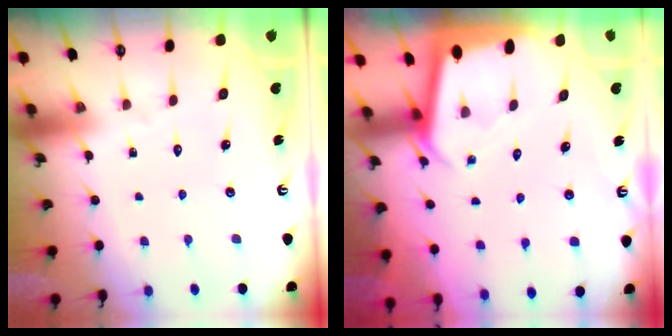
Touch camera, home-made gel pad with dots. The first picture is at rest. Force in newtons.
{"total": 2.2, "press": 2.2, "slide": 0.1}